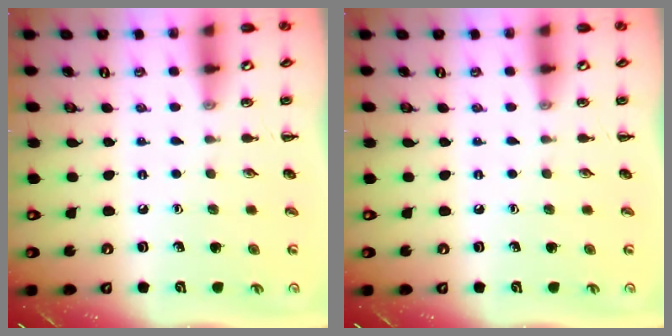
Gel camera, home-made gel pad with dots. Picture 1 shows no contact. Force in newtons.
{"total": 0.0}